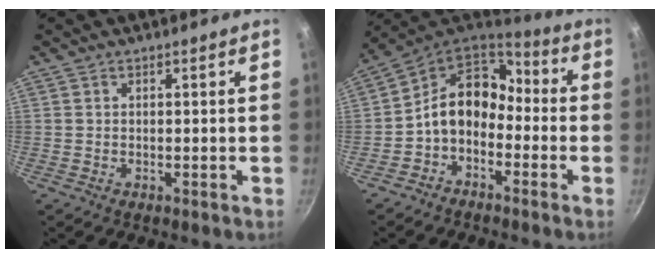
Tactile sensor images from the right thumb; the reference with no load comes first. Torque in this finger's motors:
{"motor_torque": [1.74, 1.97, 1.47, -0.73, 0.10]}